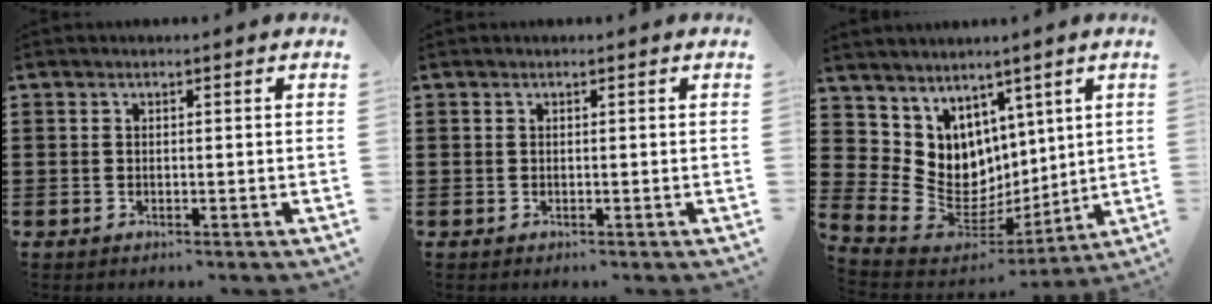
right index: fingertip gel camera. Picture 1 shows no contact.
{"total": 0.0}
{"total": 8.0, "force": [2.0, 7.7, 1.0], "torque": [-0.089, -0.052, 0.045]}